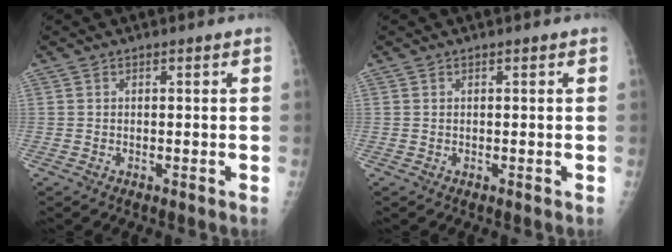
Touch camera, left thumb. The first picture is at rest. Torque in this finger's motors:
{"motor_torque": [-0.11, 0.19, -0.17, -0.09, 0.00]}